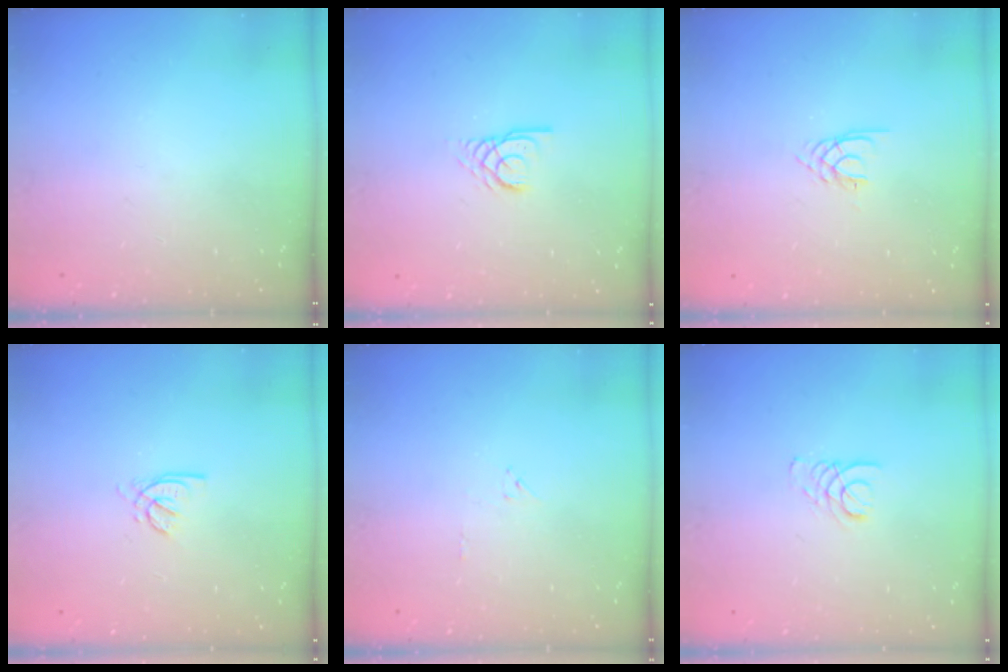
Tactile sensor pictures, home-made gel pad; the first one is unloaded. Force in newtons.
{"total": 2.8, "press": 2.8, "slide": 0.1}
{"total": 1.9, "press": 1.9, "slide": 0.2}
{"total": 1.6, "press": 1.6, "slide": 0.3}
{"total": 4.7, "press": 4.7, "slide": 0.2}
{"total": 1.9, "press": 1.9, "slide": 0.2}